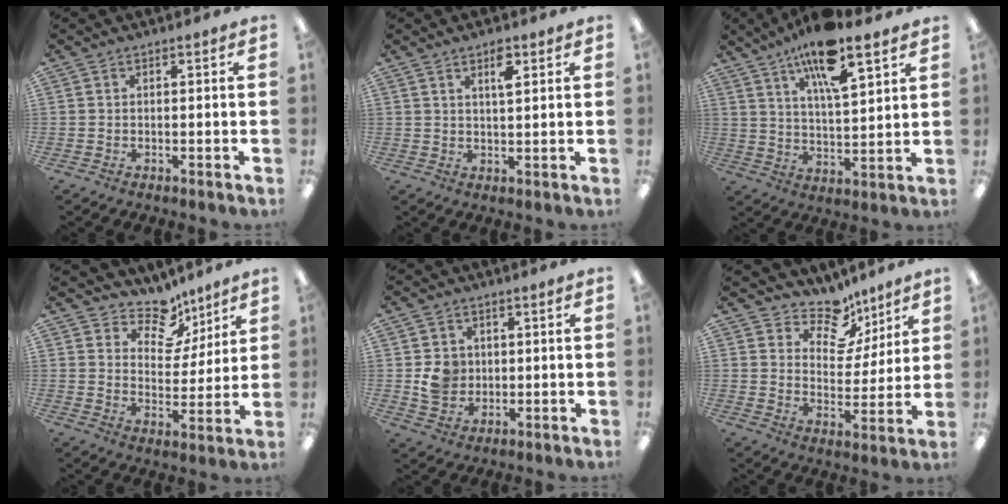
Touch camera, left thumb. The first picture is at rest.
{"total": 4.2, "force": [2.6, 1.4, 3.0], "torque": [-0.042, -0.006, 0.039]}
{"total": 14.1, "force": [10.0, 3.6, 9.3], "torque": [-0.163, -0.046, 0.167]}
{"total": 10.0, "force": [7.8, 5.5, 2.7], "torque": [-0.049, -0.056, 0.145]}
{"total": 6.2, "force": [0.6, 5.7, 2.3], "torque": [-0.021, 0.004, 0.010]}
{"total": 10.7, "force": [8.4, 5.8, 3.1], "torque": [-0.053, -0.064, 0.155]}